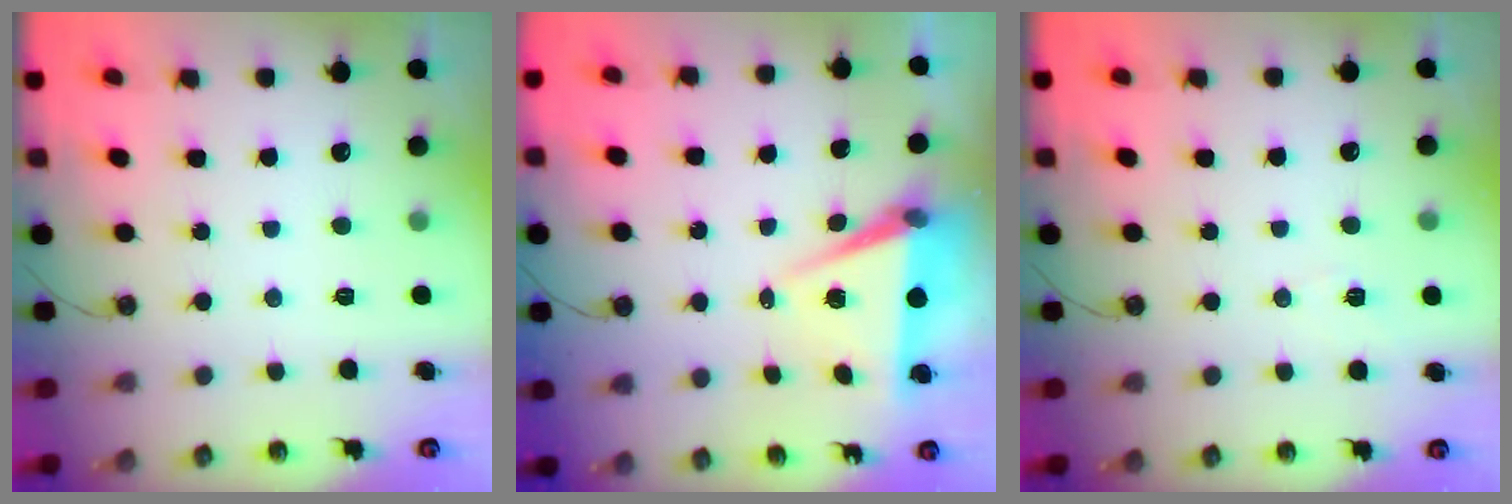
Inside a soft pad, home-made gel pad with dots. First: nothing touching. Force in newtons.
{"total": 7.8, "press": 6.4, "slide": 4.5}
{"total": 2.7, "press": 2.3, "slide": 1.4}